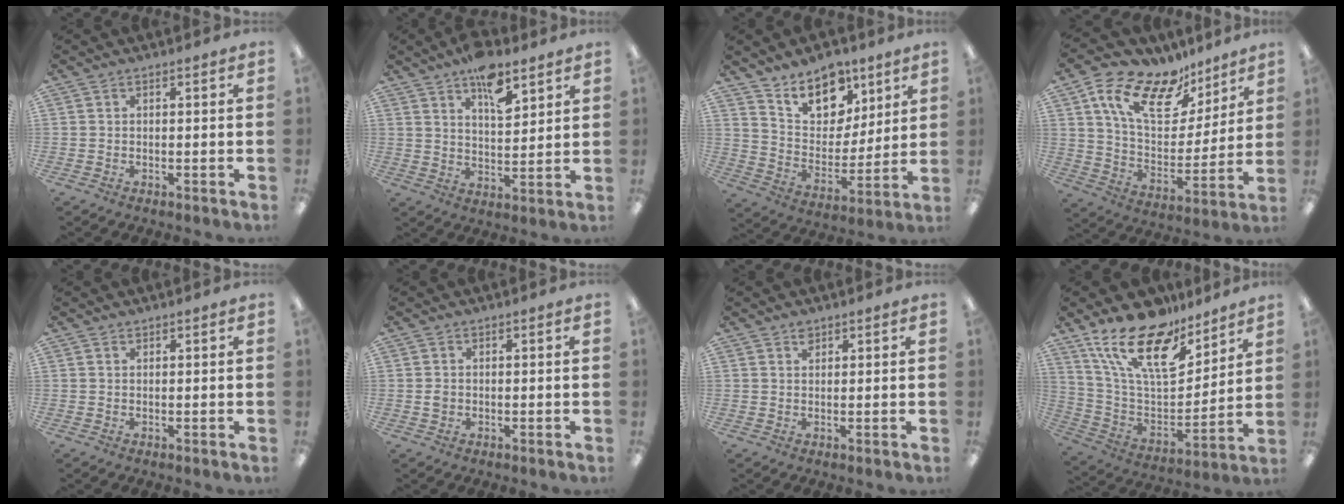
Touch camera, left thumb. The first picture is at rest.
{"total": 10.0, "force": [6.7, 4.5, 5.9], "torque": [-0.078, -0.037, 0.113]}
{"total": 13.6, "force": [9.9, 8.0, 4.7], "torque": [-0.070, -0.068, 0.187]}
{"total": 19.0, "force": [12.4, 9.7, 10.6], "torque": [-0.203, -0.063, 0.225]}
{"total": 0.5, "force": [0.5, 0.2, 0.1], "torque": [-0.002, 0.000, 0.009]}
{"total": 1.2, "force": [0.0, 1.1, 0.5], "torque": [-0.010, 0.005, -0.002]}
{"total": 1.7, "force": [1.3, 0.9, 0.6], "torque": [-0.005, -0.004, 0.023]}
{"total": 21.0, "force": [14.7, 8.8, 12.0], "torque": [-0.237, -0.095, 0.264]}